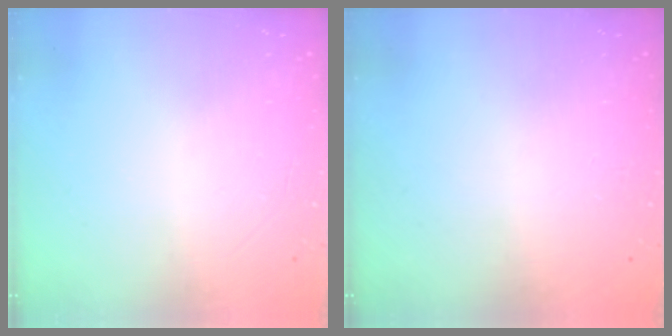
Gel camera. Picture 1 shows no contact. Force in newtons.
{"total": 0.0}